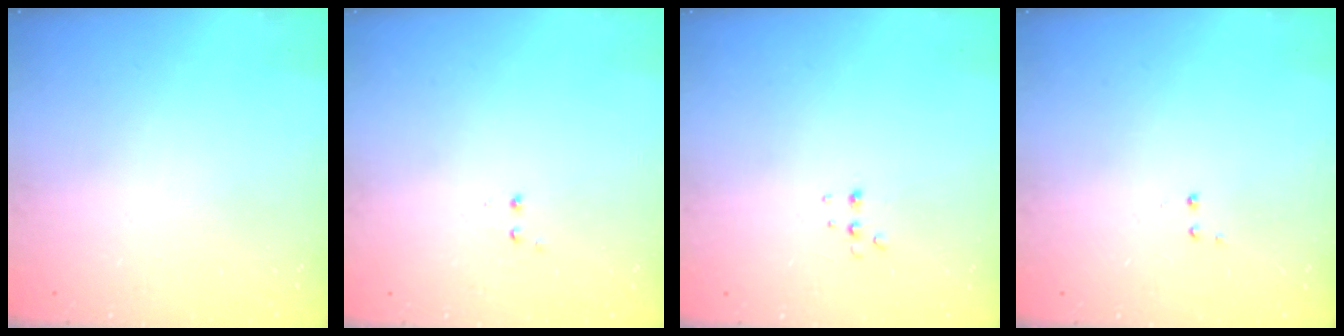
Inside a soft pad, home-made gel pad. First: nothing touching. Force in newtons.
{"total": 1.2, "press": 1.1, "slide": 0.5}
{"total": 3.4, "press": 3.3, "slide": 0.8}
{"total": 2.8, "press": 2.7, "slide": 0.5}